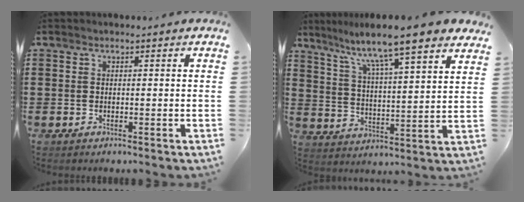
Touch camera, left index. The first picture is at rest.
{"total": 8.3, "force": [7.1, -0.5, 4.2], "torque": [-0.110, -0.049, 0.113]}